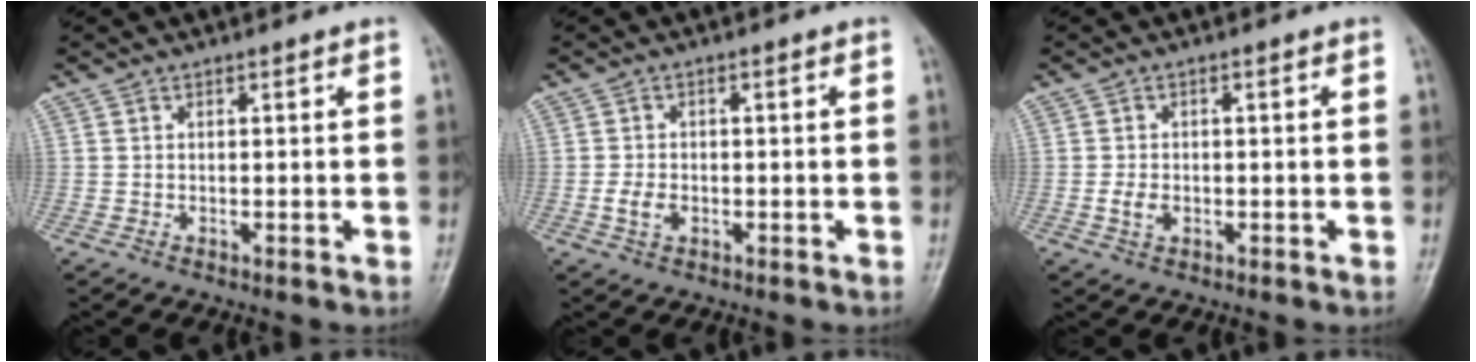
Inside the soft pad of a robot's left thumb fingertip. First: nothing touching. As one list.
[{"total": 2.9, "force": [-0.9, 1.9, 2.0], "torque": [-0.041, 0.007, -0.017]}, {"total": 2.5, "force": [-0.6, 1.7, 1.8], "torque": [-0.034, 0.004, -0.012]}]